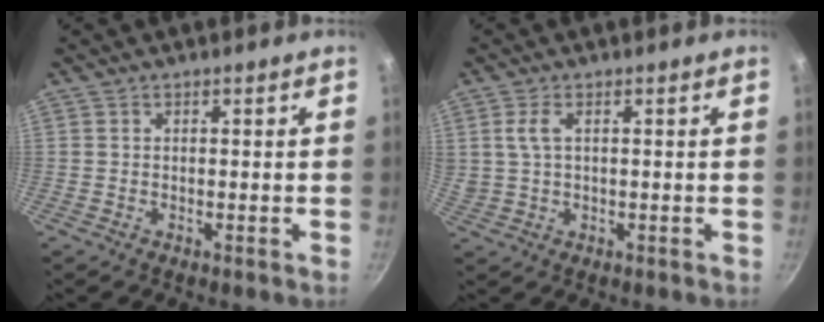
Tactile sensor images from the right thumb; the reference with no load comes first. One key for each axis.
{"total": 3.5, "fx": 0.9, "fy": 1.8, "fz": 2.9, "tx": -0.056, "ty": 0.004, "tz": 0.023}